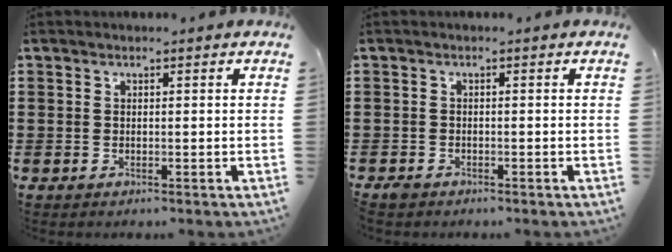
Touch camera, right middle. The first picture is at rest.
{"total": 0.9, "force": [-0.8, 0.4, 0.1], "torque": [-0.004, 0.000, -0.017]}